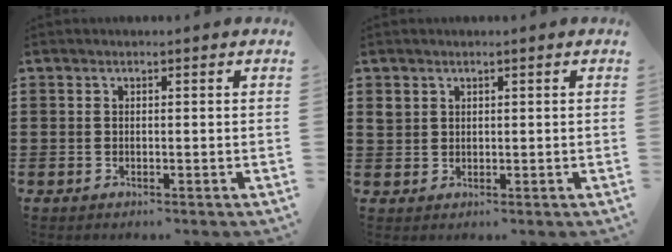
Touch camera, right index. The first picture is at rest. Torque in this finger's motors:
{"motor_torque": [0.23, 0.24, 0.00, 0.00]}